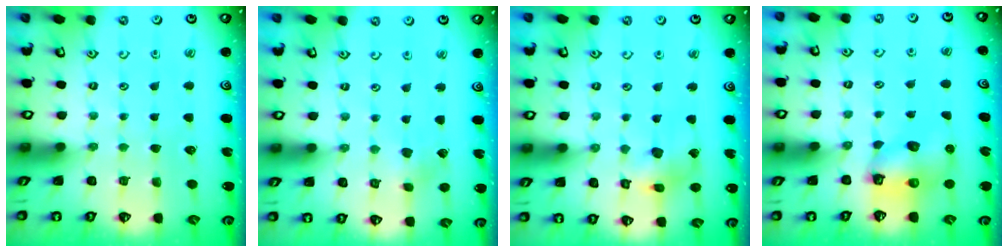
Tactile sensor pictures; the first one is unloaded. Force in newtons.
{"total": 2.8, "press": 2.7, "slide": 0.5}
{"total": 10.5, "press": 10.4, "slide": 1.4}
{"total": 7.3, "press": 7.3, "slide": 0.9}